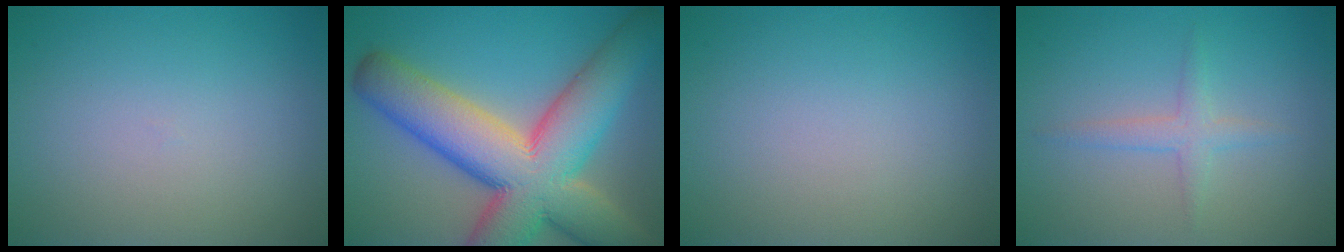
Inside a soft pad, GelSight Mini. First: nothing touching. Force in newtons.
{"total": 14.6, "press": 14.6, "slide": 1.1}
{"total": 0.0}
{"total": 1.7, "press": 1.7, "slide": 0.0}